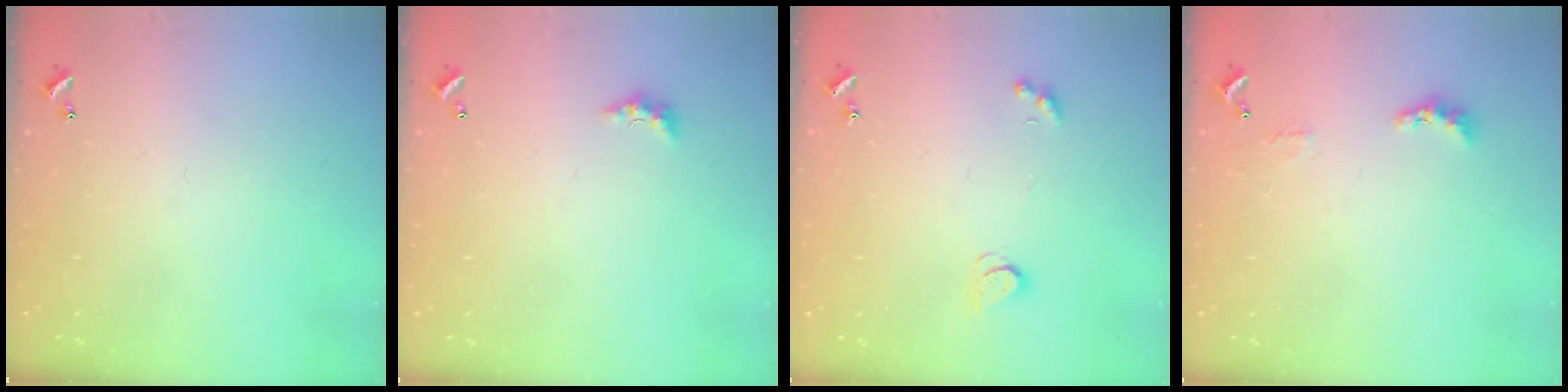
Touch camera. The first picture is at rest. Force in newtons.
{"total": 2.1, "press": 2.0, "slide": 0.7}
{"total": 2.5, "press": 2.5, "slide": 0.5}
{"total": 2.3, "press": 2.2, "slide": 0.7}